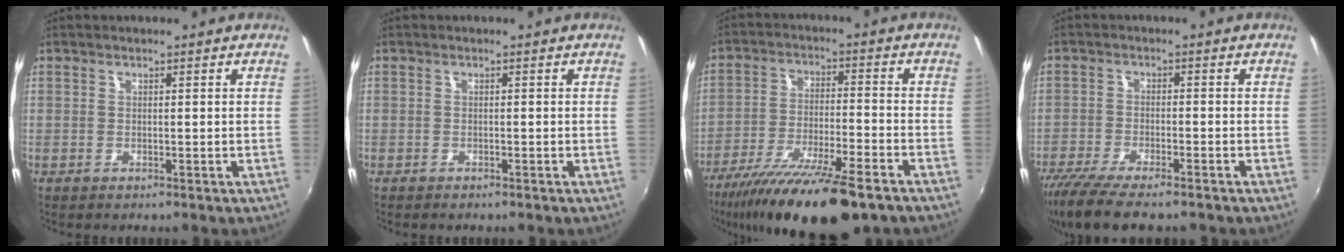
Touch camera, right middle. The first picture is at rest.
{"total": 0.8, "force": [-0.7, 0.3, 0.2], "torque": [-0.008, -0.002, -0.011]}
{"total": 19.4, "force": [-14.7, 3.6, 12.1], "torque": [-0.230, -0.046, -0.242]}
{"total": 11.0, "force": [-8.9, 2.3, 6.1], "torque": [-0.143, -0.041, -0.157]}